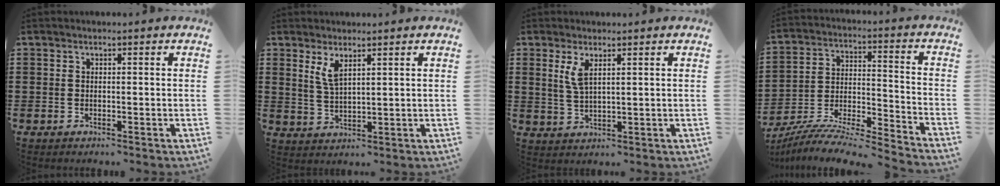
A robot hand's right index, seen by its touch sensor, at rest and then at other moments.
{"total": 3.6, "force": [2.2, 1.1, 2.7], "torque": [-0.058, 0.003, 0.039]}
{"total": 3.5, "force": [1.7, 1.1, 2.9], "torque": [-0.063, 0.004, 0.029]}
{"total": 7.6, "force": [-7.2, -0.2, 2.1], "torque": [-0.042, -0.010, -0.148]}